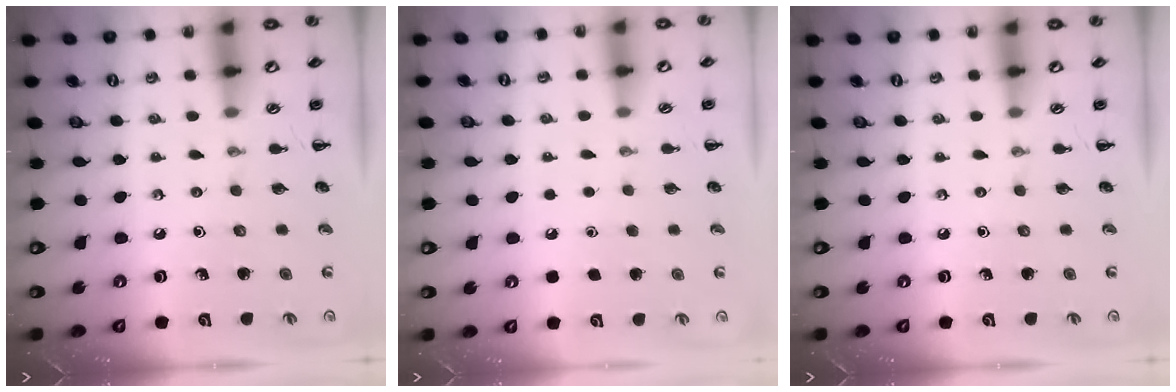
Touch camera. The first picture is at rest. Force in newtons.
{"total": 1.8, "press": 1.8, "slide": 0.1}
{"total": 0.0}